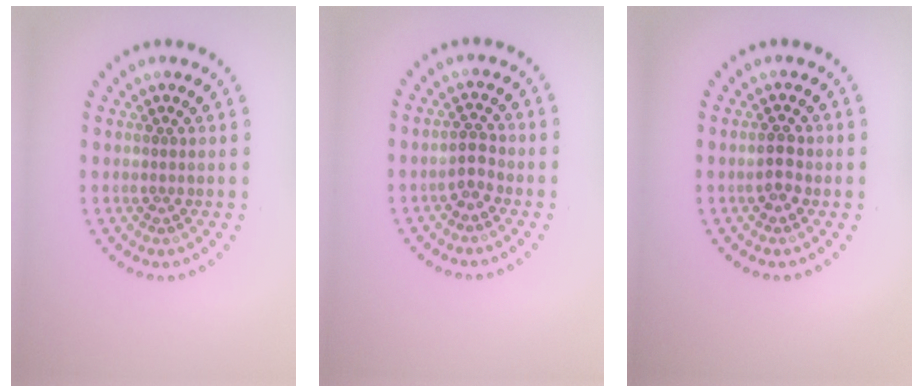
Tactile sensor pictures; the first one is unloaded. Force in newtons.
{"total": 1.7, "press": 1.6, "slide": 0.5}
{"total": 1.9, "press": 1.9, "slide": 0.1}